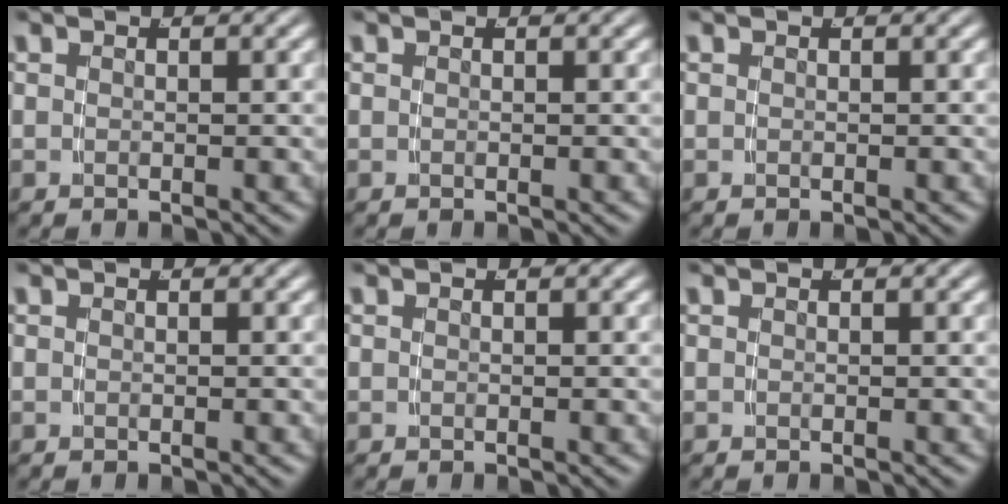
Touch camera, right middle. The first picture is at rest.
{"total": 0.0}
{"total": 0.0}
{"total": 0.0}
{"total": 0.0}
{"total": 0.0}